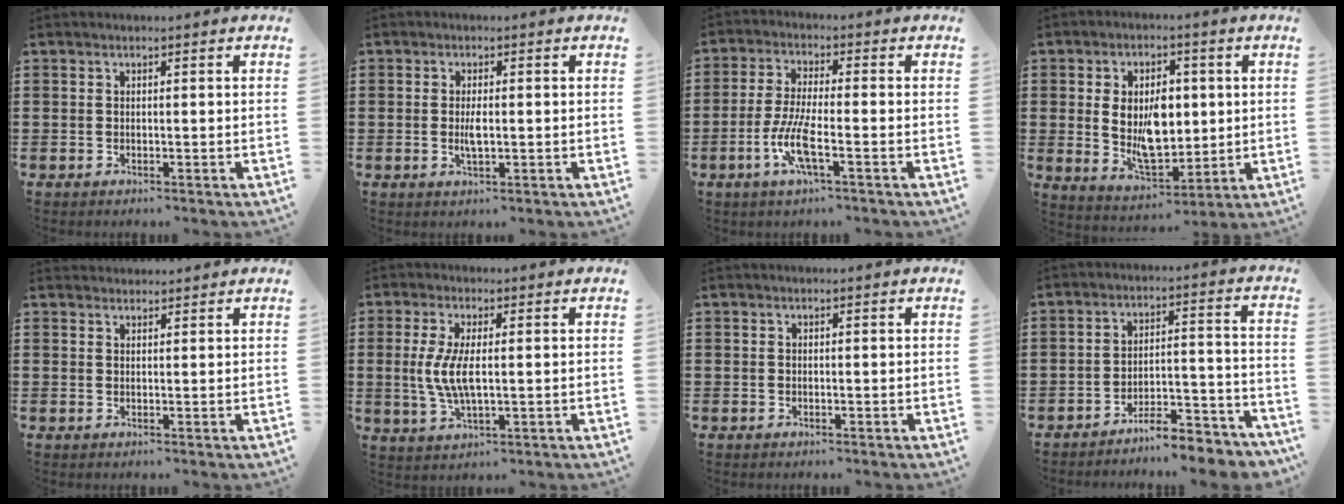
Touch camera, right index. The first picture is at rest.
{"total": 2.7, "force": [-0.2, 0.7, 2.6], "torque": [-0.054, -0.005, -0.007]}
{"total": 7.0, "force": [-2.7, 1.3, 6.4], "torque": [-0.145, -0.016, -0.057]}
{"total": 9.2, "force": [1.0, 5.6, 7.2], "torque": [-0.126, 0.006, 0.016]}
{"total": 1.4, "force": [1.4, 0.4, -0.3], "torque": [0.003, 0.003, 0.028]}
{"total": 5.9, "force": [0.2, 2.0, 5.6], "torque": [-0.125, -0.003, -0.003]}
{"total": 0.0}
{"total": 6.6, "force": [-6.4, 0.4, 1.8], "torque": [-0.025, 0.013, -0.122]}